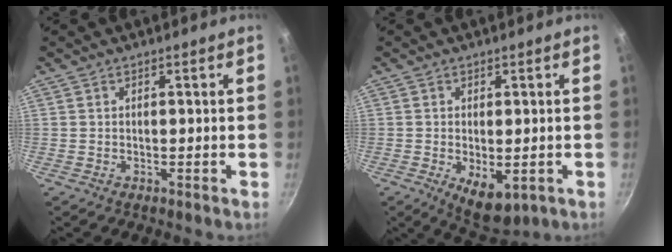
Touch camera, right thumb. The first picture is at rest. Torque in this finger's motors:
{"motor_torque": [-0.30, 0.18, 0.26, 0.63, 0.20]}